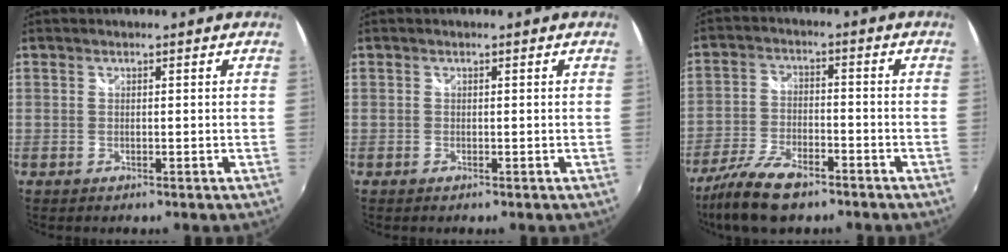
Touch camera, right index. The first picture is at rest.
{"total": 0.0}
{"total": 11.6, "force": [-8.6, 4.2, 6.6], "torque": [-0.156, -0.020, -0.163]}